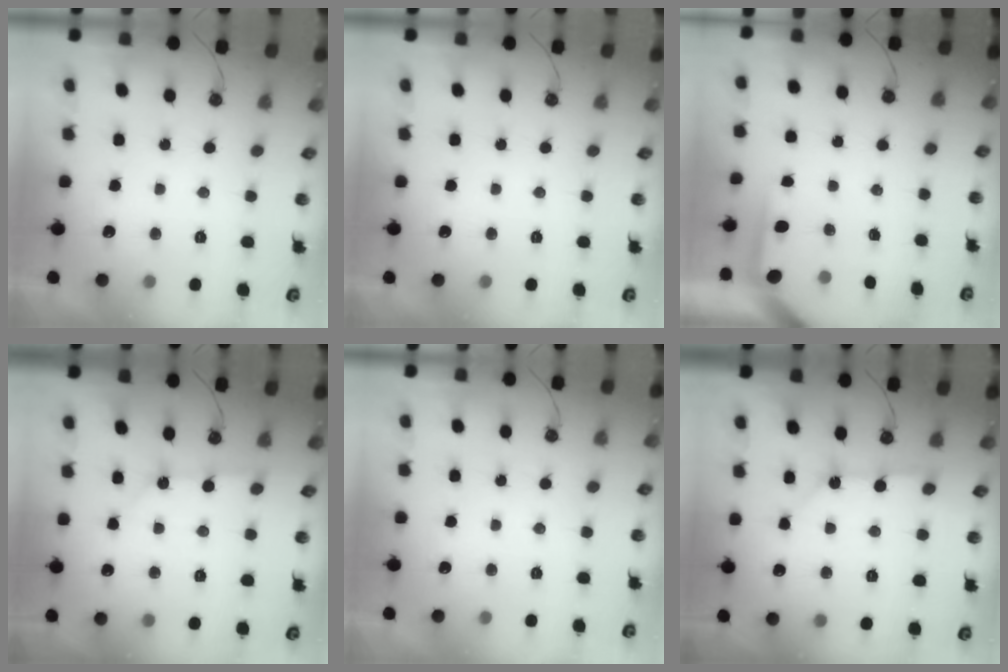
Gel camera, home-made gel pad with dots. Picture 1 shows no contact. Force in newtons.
{"total": 0.0}
{"total": 3.6, "press": 3.6, "slide": 0.3}
{"total": 2.0, "press": 2.0, "slide": 0.1}
{"total": 0.0}
{"total": 5.1, "press": 5.1, "slide": 0.5}